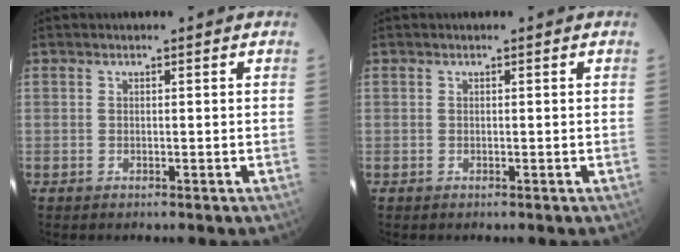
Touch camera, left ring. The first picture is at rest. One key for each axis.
{"total": 0.0}